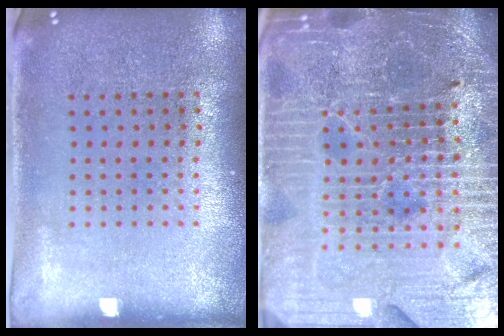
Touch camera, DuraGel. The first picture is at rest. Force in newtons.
{"total": 5.9, "press": 5.3, "slide": 2.4}